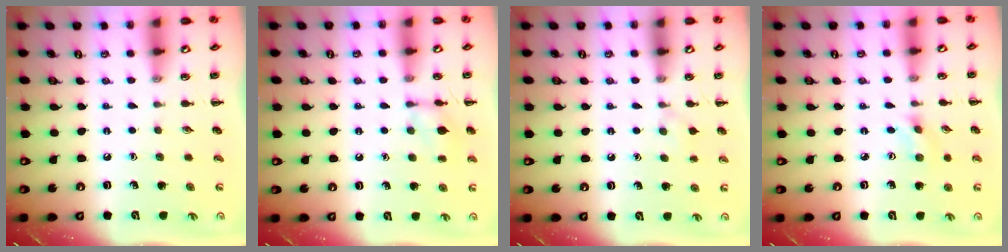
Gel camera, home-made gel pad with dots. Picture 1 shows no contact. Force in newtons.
{"total": 8.1, "press": 8.1, "slide": 0.7}
{"total": 5.1, "press": 4.8, "slide": 1.7}
{"total": 1.4, "press": 1.3, "slide": 0.5}